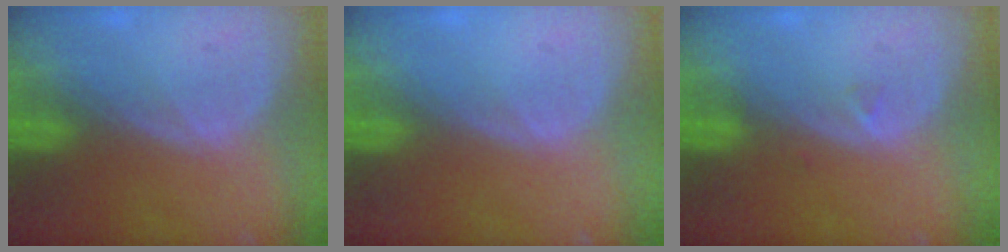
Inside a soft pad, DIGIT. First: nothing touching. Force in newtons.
{"total": 0.0}
{"total": 0.7, "press": 0.7, "slide": 0.2}